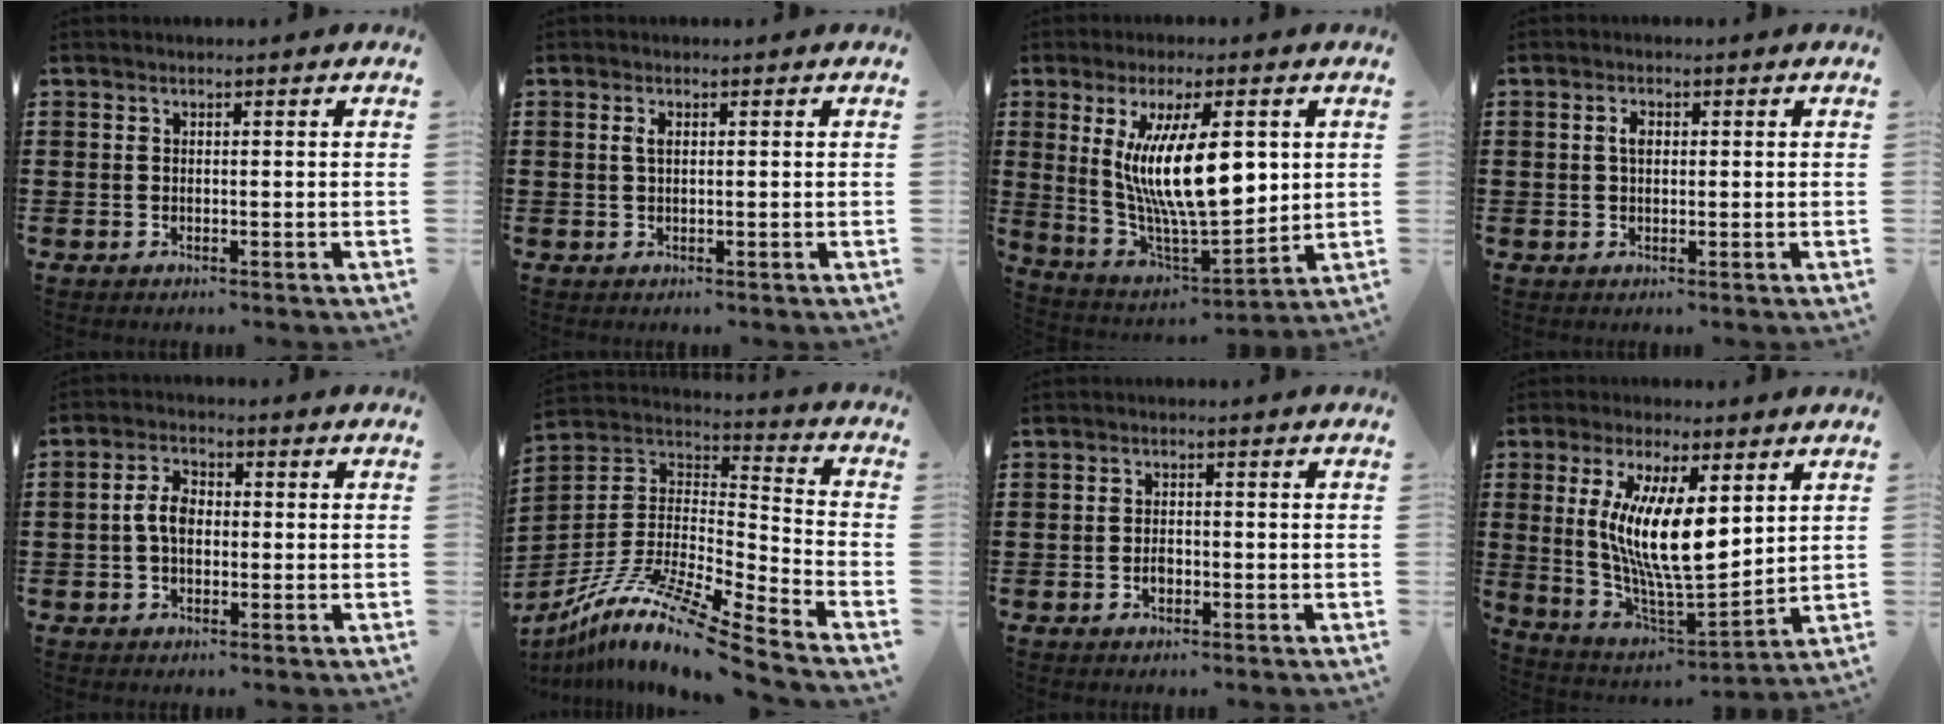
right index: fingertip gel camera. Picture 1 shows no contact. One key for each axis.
{"total": 1.5, "fx": 0.4, "fy": 0.6, "fz": 1.3, "tx": -0.028, "ty": 0.004, "tz": 0.005}
{"total": 15.2, "fx": 3.3, "fy": 5.5, "fz": 13.8, "tx": -0.269, "ty": -0.005, "tz": 0.053}
{"total": 2.1, "fx": 0.4, "fy": 1.2, "fz": 1.7, "tx": -0.036, "ty": 0.007, "tz": 0.006}
{"total": 4.4, "fx": -0.4, "fy": 2.6, "fz": 3.5, "tx": -0.076, "ty": 0.006, "tz": -0.010}
{"total": 12.4, "fx": -9.5, "fy": 1.1, "fz": 7.9, "tx": -0.161, "ty": 0.002, "tz": -0.188}
{"total": 1.9, "fx": -0.7, "fy": 1.1, "fz": 1.4, "tx": -0.027, "ty": 0.001, "tz": -0.014}
{"total": 12.6, "fx": 3.3, "fy": 4.2, "fz": 11.4, "tx": -0.239, "ty": -0.014, "tz": 0.060}